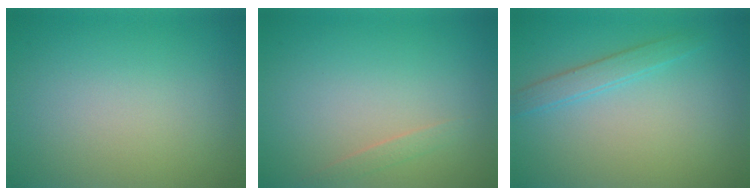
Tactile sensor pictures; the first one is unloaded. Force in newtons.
{"total": 0.8, "press": 0.8, "slide": 0.0}
{"total": 1.9, "press": 1.9, "slide": 0.1}